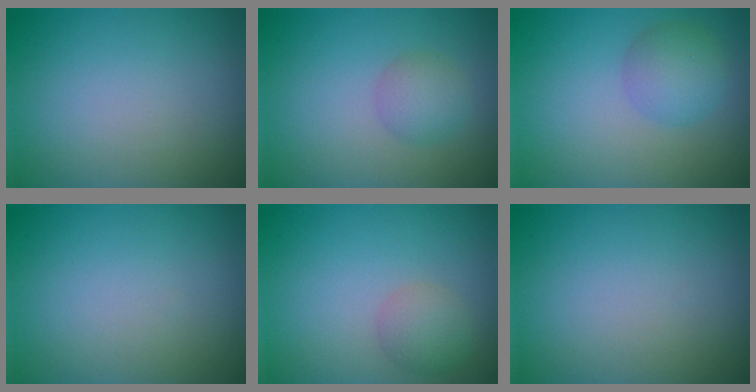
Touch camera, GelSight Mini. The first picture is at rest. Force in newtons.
{"total": 2.2, "press": 2.2, "slide": 0.1}
{"total": 3.0, "press": 3.0, "slide": 0.1}
{"total": 0.0}
{"total": 2.1, "press": 2.1, "slide": 0.1}
{"total": 0.0}